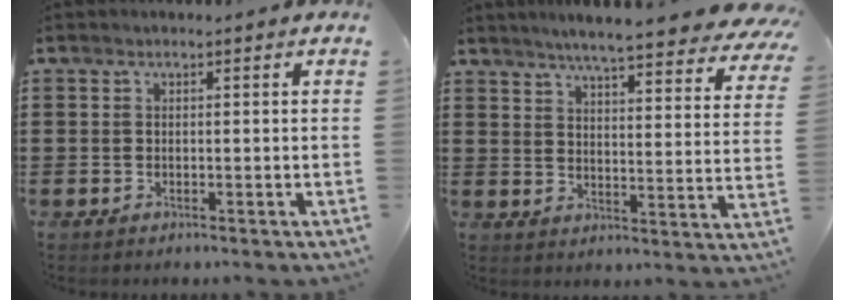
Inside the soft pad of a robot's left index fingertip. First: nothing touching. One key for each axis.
{"total": 6.1, "fx": 5.4, "fy": -0.3, "fz": 2.7, "tx": -0.067, "ty": -0.032, "tz": 0.091}